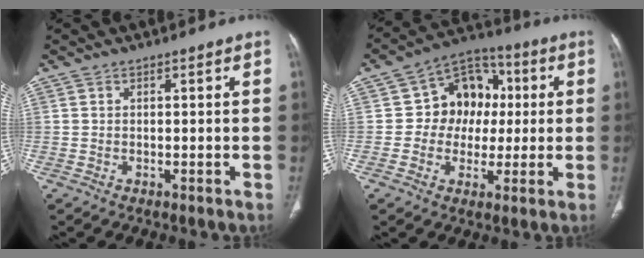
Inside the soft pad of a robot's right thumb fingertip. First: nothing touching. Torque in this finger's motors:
{"motor_torque": [-0.30, 0.35, 0.22, 0.05, 0.02]}